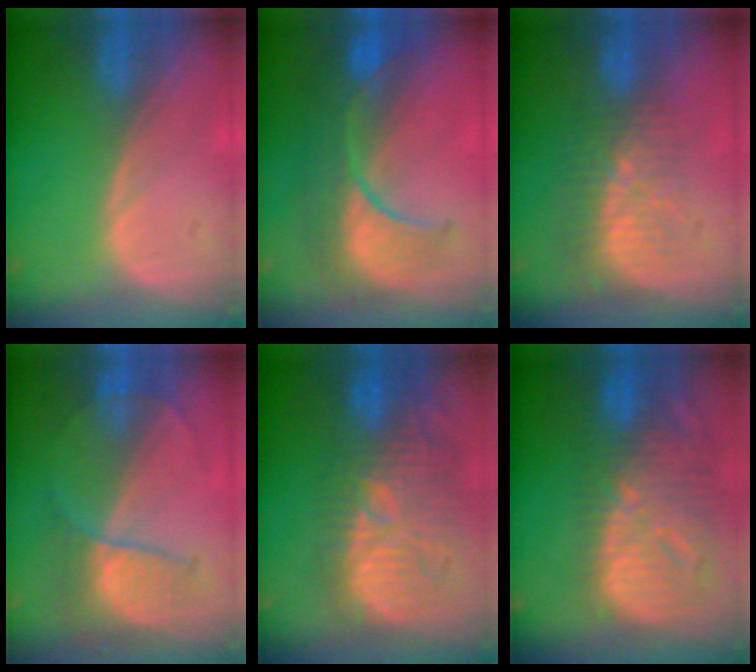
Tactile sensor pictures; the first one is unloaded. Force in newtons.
{"total": 10.3, "press": 9.1, "slide": 4.8}
{"total": 8.6, "press": 7.4, "slide": 4.5}
{"total": 7.3, "press": 6.2, "slide": 3.9}
{"total": 12.2, "press": 11.7, "slide": 3.6}
{"total": 13.0, "press": 11.3, "slide": 6.4}